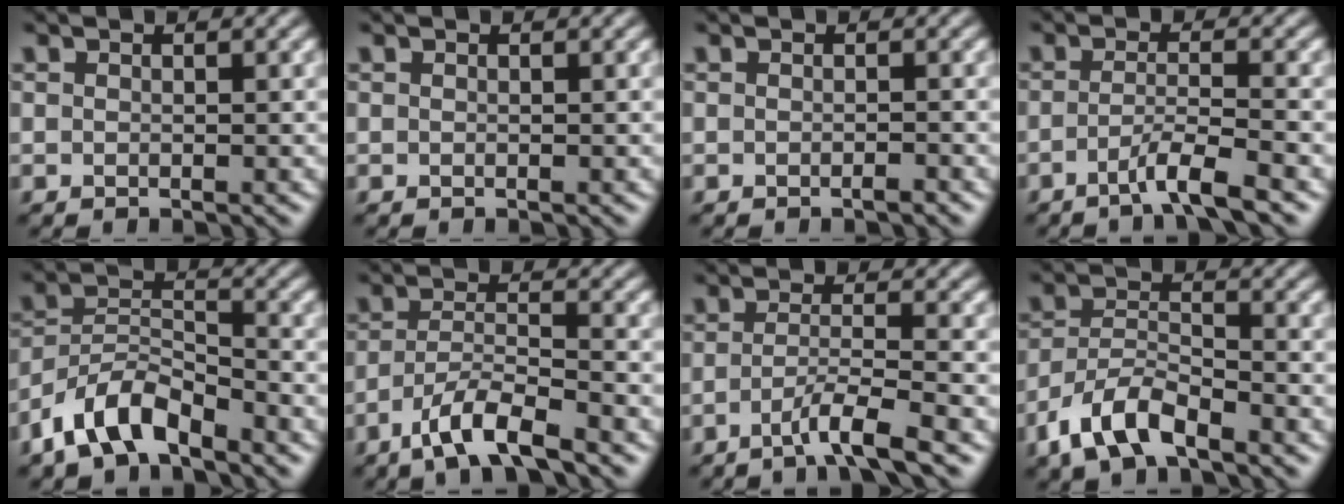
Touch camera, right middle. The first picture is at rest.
{"total": 0.0}
{"total": 0.7, "force": [-0.5, 0.1, 0.5], "torque": [-0.008, 0.002, -0.008]}
{"total": 3.5, "force": [-2.0, 0.4, 2.9], "torque": [-0.046, 0.002, -0.048]}
{"total": 6.1, "force": [-4.4, 2.5, 3.4], "torque": [-0.061, 0.003, -0.092]}
{"total": 5.3, "force": [-3.8, 1.1, 3.6], "torque": [-0.066, 0.002, -0.074]}
{"total": 3.9, "force": [-2.2, 0.4, 3.2], "torque": [-0.053, 0.003, -0.052]}
{"total": 5.6, "force": [-3.8, 2.2, 3.4], "torque": [-0.066, 0.000, -0.081]}